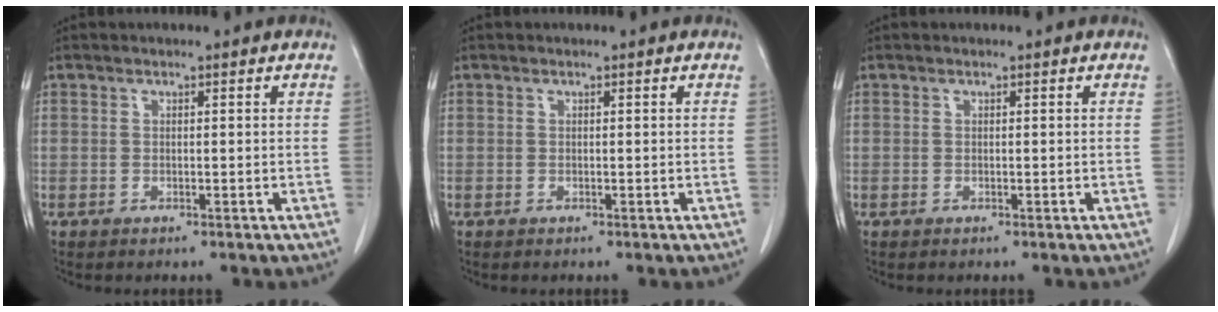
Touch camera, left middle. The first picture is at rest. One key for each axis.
{"total": 0.0}
{"total": 0.0}